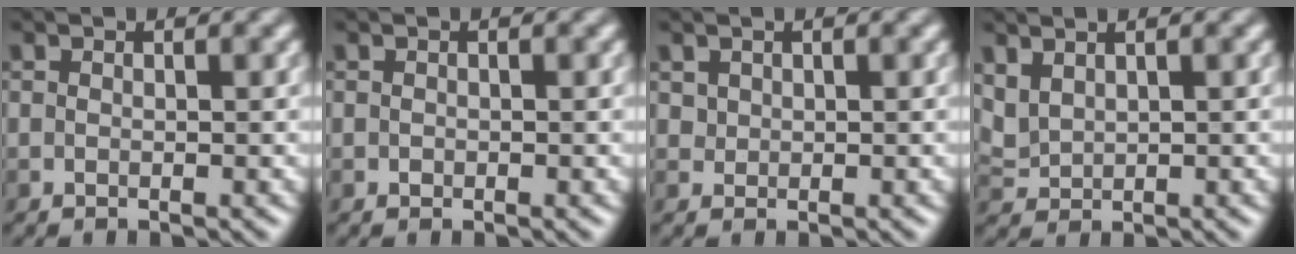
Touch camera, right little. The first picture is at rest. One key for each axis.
{"total": 0.7, "fx": 0.1, "fy": 0.6, "fz": 0.3, "tx": 0.006, "ty": 0.005, "tz": -0.002}
{"total": 1.5, "fx": 0.8, "fy": 1.2, "fz": 0.5, "tx": -0.013, "ty": 0.002, "tz": 0.030}
{"total": 1.7, "fx": 1.1, "fy": 1.1, "fz": 0.8, "tx": -0.026, "ty": 0.000, "tz": 0.029}